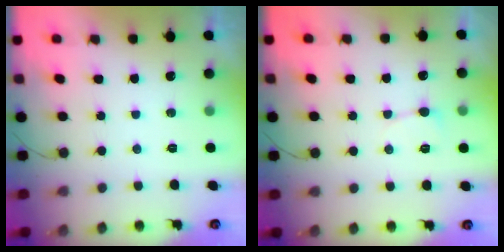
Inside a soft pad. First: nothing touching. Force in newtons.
{"total": 3.6, "press": 3.6, "slide": 0.6}